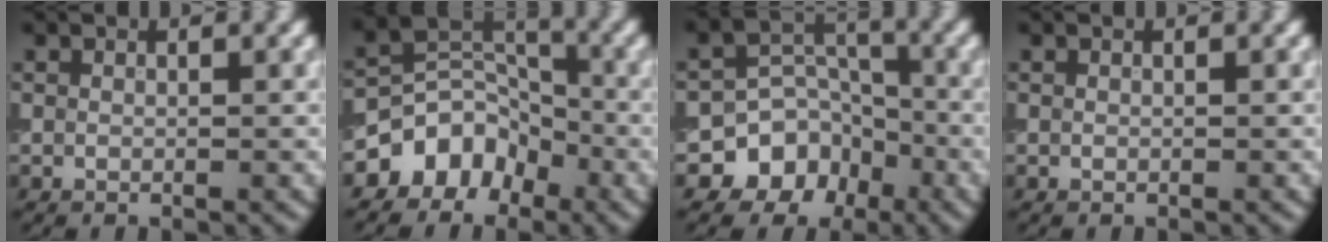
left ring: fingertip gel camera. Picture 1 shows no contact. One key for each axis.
{"total": 5.2, "fx": -3.1, "fy": 3.8, "fz": 1.7, "tx": -0.011, "ty": 0.006, "tz": -0.063}
{"total": 7.0, "fx": -3.9, "fy": 5.6, "fz": 1.4, "tx": 0.004, "ty": 0.006, "tz": -0.087}
{"total": 0.0}